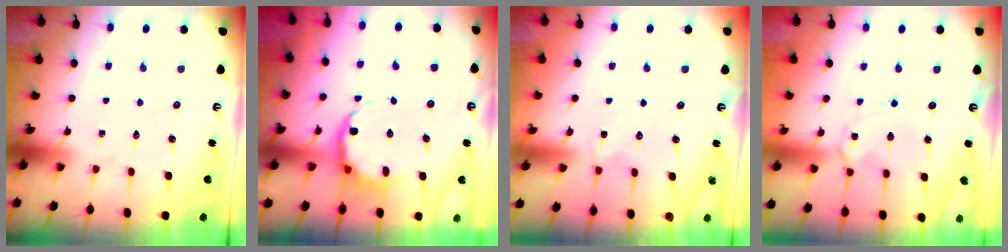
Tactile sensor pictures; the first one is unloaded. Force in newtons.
{"total": 6.0, "press": 5.5, "slide": 2.3}
{"total": 2.2, "press": 2.2, "slide": 0.3}
{"total": 1.9, "press": 1.9, "slide": 0.4}